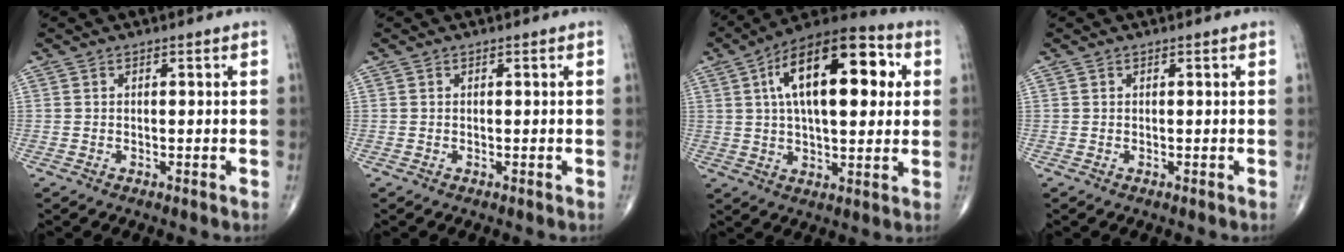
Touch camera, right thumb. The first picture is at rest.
{"total": 0.0}
{"total": 21.8, "force": [5.5, 9.9, 18.6], "torque": [-0.275, 0.015, 0.077]}
{"total": 0.0}